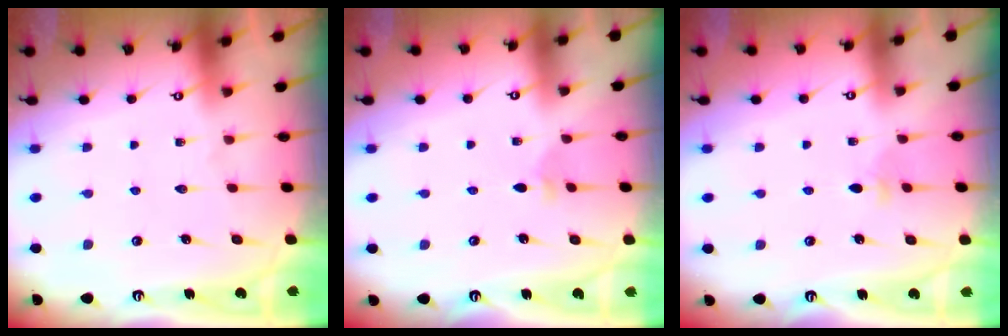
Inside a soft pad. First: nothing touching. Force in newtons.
{"total": 2.2, "press": 2.2, "slide": 0.6}
{"total": 3.0, "press": 2.9, "slide": 0.7}